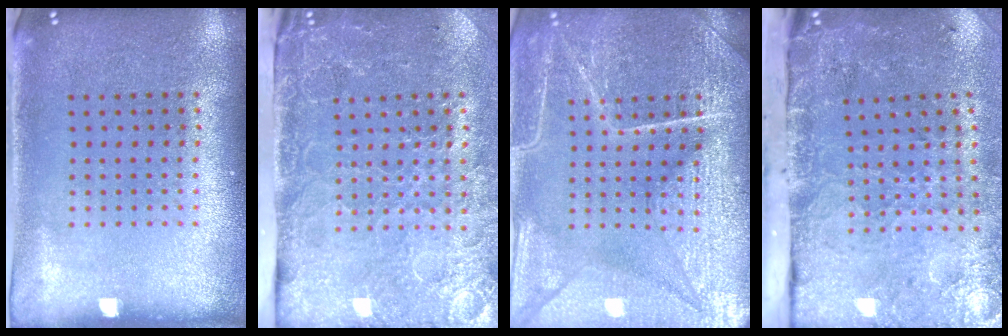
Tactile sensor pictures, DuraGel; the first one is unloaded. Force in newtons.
{"total": 4.7, "press": 3.7, "slide": 2.9}
{"total": 7.2, "press": 7.1, "slide": 0.9}
{"total": 5.0, "press": 3.7, "slide": 3.4}